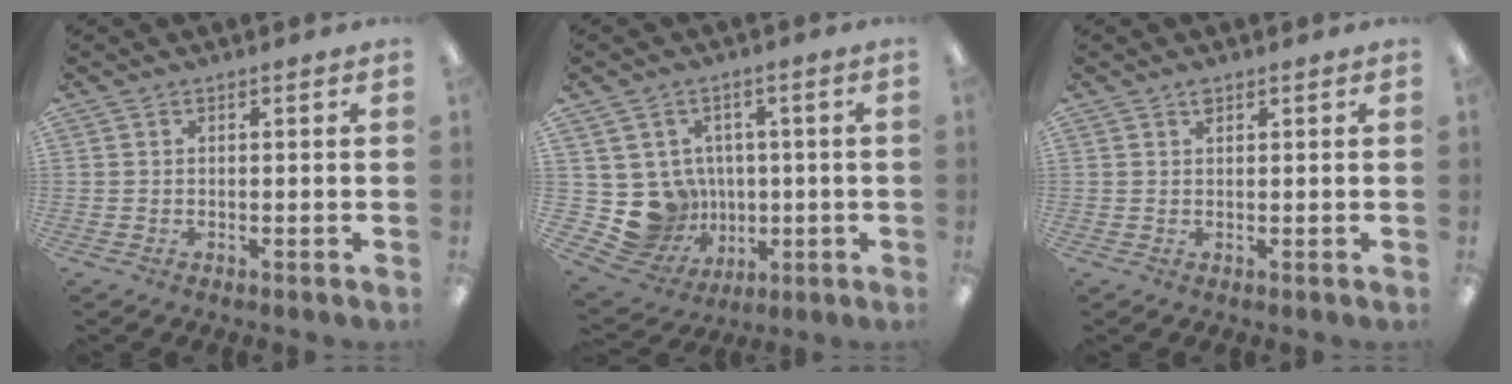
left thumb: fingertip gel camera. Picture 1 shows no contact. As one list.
[{"total": 10.4, "force": [-0.3, 10.1, 2.2], "torque": [-0.084, -0.006, 0.009]}, {"total": 1.2, "force": [0.8, 0.5, 0.7], "torque": [-0.015, 0.002, 0.015]}]